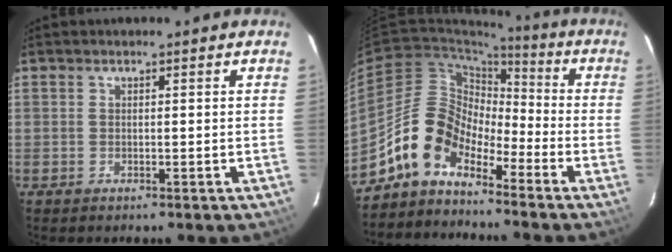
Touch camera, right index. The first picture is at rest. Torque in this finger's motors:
{"motor_torque": [1.13, -1.01, 0.07, -0.05]}